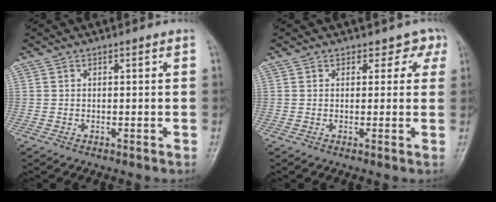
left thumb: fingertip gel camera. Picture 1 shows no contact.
{"total": 2.8, "force": [1.9, 2.0, 0.0], "torque": [0.029, -0.011, 0.004]}